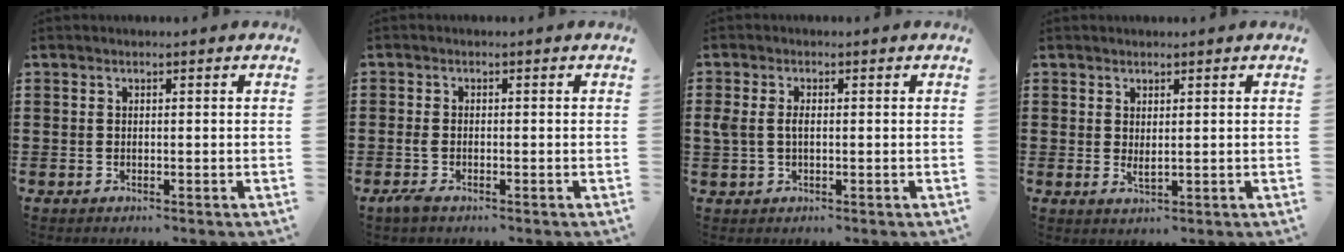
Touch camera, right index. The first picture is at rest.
{"total": 1.7, "force": [-1.0, 0.6, 1.2], "torque": [-0.031, -0.004, -0.023]}
{"total": 2.3, "force": [0.0, 1.3, 1.9], "torque": [-0.054, 0.000, -0.005]}
{"total": 1.6, "force": [0.9, 0.4, 1.2], "torque": [-0.024, -0.001, 0.016]}